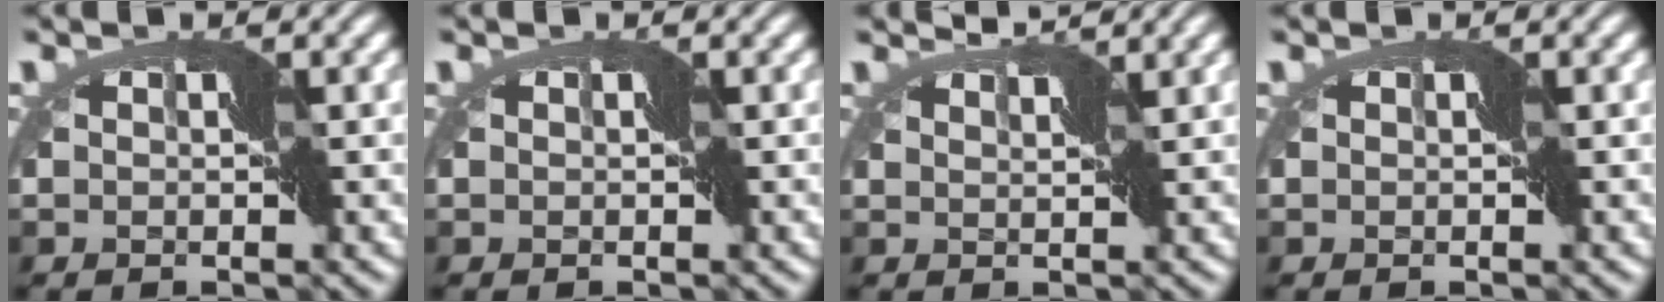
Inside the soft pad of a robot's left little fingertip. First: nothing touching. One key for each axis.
{"total": 0.0}
{"total": 1.7, "fx": 1.7, "fy": 0.0, "fz": 0.1, "tx": -0.010, "ty": 0.004, "tz": 0.029}
{"total": 0.0}